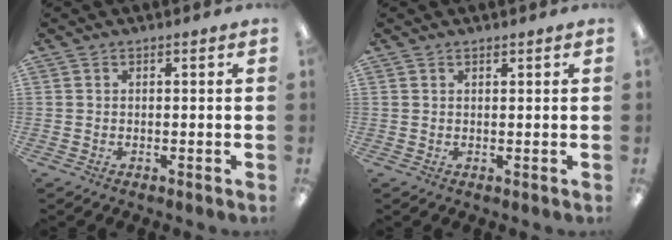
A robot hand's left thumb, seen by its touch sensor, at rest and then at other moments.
{"total": 0.6, "force": [0.5, 0.1, 0.2], "torque": [-0.004, 0.001, 0.010]}